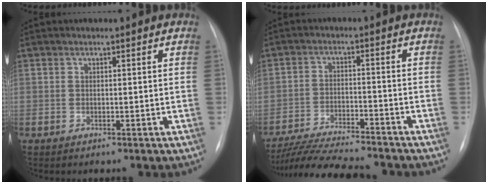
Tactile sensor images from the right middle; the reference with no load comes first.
{"total": 14.7, "force": [-13.4, 1.4, 6.0], "torque": [-0.111, -0.014, -0.209]}